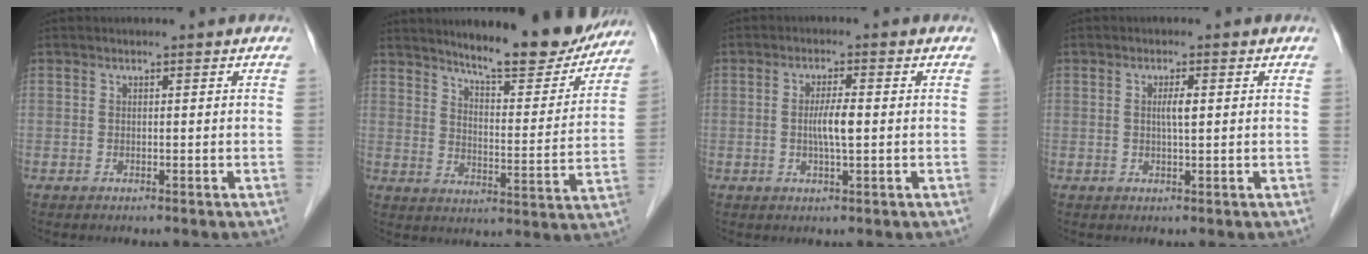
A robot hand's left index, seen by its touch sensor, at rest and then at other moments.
{"total": 16.2, "force": [14.4, 2.5, 7.1], "torque": [-0.094, -0.032, 0.191]}
{"total": 3.6, "force": [-0.2, 0.3, 3.6], "torque": [-0.068, -0.002, -0.004]}
{"total": 2.0, "force": [0.3, 0.2, 1.9], "torque": [-0.037, 0.001, 0.004]}